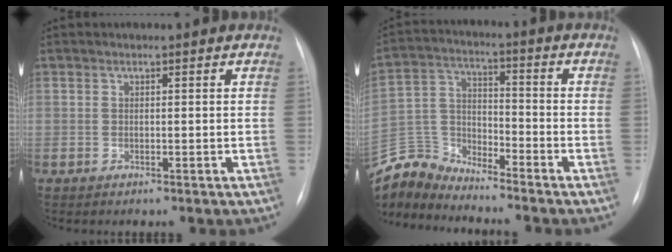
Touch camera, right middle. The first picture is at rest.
{"total": 8.7, "force": [-8.7, 0.5, -0.7], "torque": [0.004, 0.025, -0.176]}